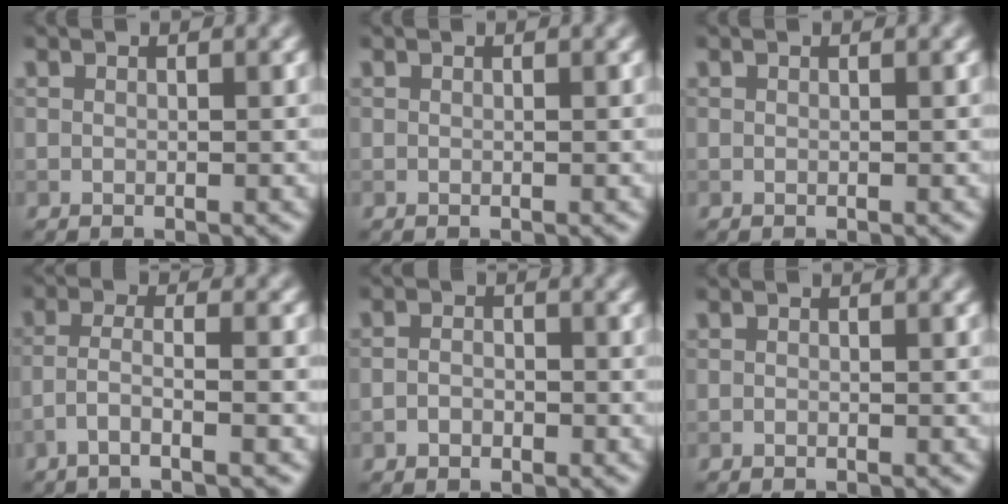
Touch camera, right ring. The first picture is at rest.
{"total": 0.0}
{"total": 0.0}
{"total": 3.4, "force": [-1.8, 0.6, 2.8], "torque": [-0.054, 0.007, -0.043]}
{"total": 1.6, "force": [-0.7, 1.1, 0.9], "torque": [-0.020, 0.001, -0.016]}
{"total": 0.0}